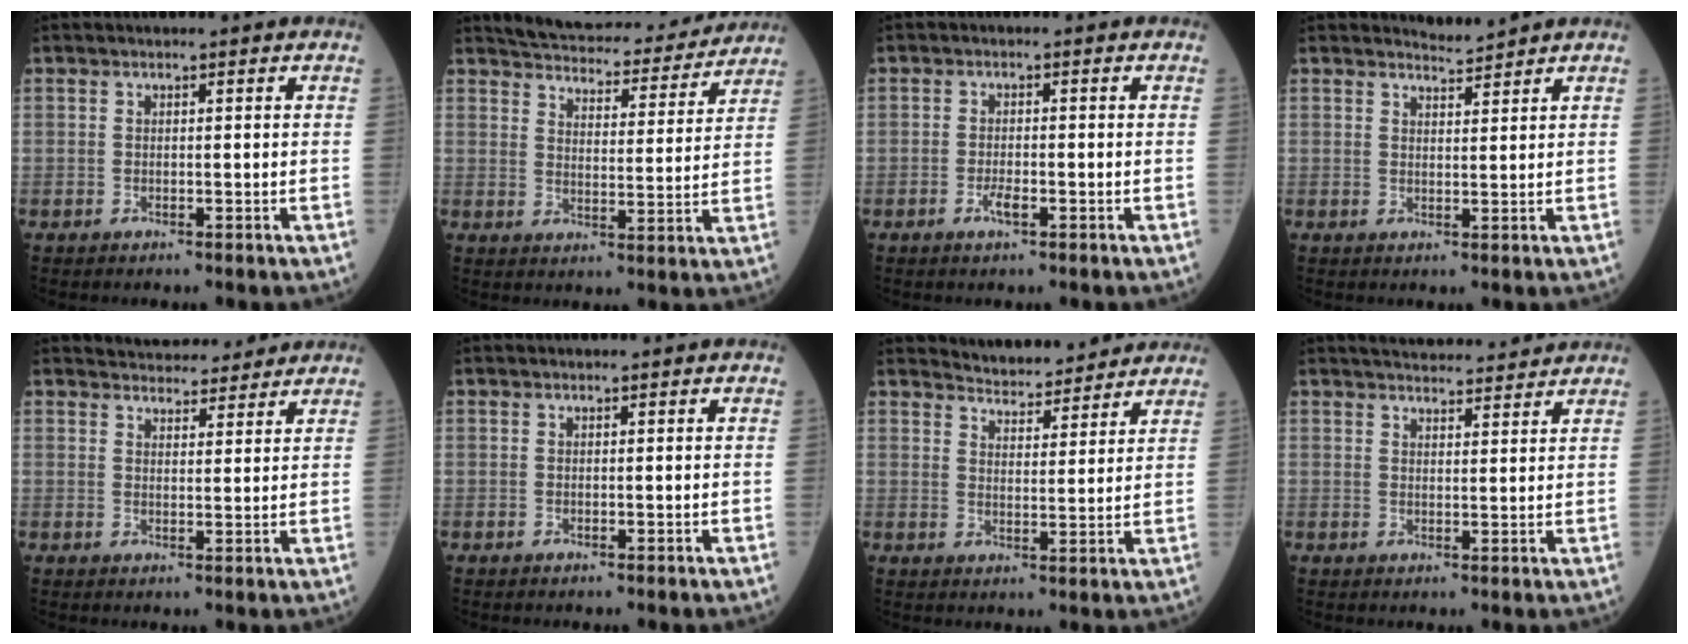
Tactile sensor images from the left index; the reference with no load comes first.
{"total": 16.8, "force": [15.9, 3.3, 4.4], "torque": [-0.052, -0.001, 0.202]}
{"total": 2.0, "force": [-1.1, 0.4, 1.6], "torque": [-0.036, -0.001, -0.018]}
{"total": 2.0, "force": [1.9, -0.5, -0.4], "torque": [-0.003, -0.006, 0.038]}
{"total": 6.6, "force": [6.3, 1.7, 1.0], "torque": [-0.010, 0.012, 0.080]}
{"total": 0.0}
{"total": 8.1, "force": [7.8, 1.4, 1.2], "torque": [-0.022, 0.011, 0.109]}
{"total": 10.0, "force": [9.6, 1.1, 2.8], "torque": [-0.040, 0.014, 0.129]}